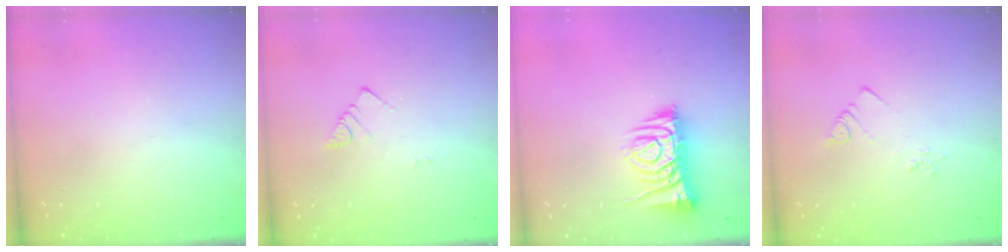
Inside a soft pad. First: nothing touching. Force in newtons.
{"total": 3.1, "press": 3.1, "slide": 0.5}
{"total": 9.0, "press": 8.9, "slide": 1.4}
{"total": 2.4, "press": 2.4, "slide": 0.4}